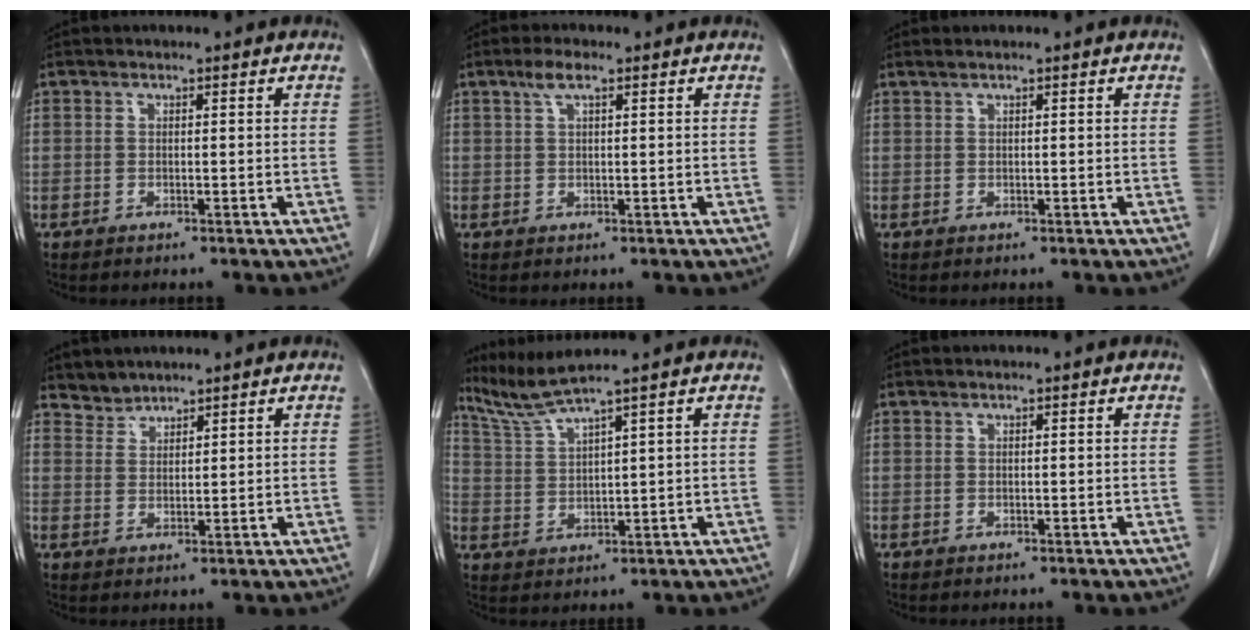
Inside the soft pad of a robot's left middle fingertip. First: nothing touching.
{"total": 2.6, "force": [1.5, 0.6, 2.0], "torque": [-0.046, 0.009, 0.032]}
{"total": 0.6, "force": [0.5, -0.1, 0.3], "torque": [-0.011, 0.007, 0.016]}
{"total": 2.6, "force": [2.4, 0.6, -0.6], "torque": [0.014, 0.006, 0.049]}
{"total": 5.0, "force": [4.4, -1.9, 1.4], "torque": [-0.043, -0.009, 0.101]}
{"total": 0.0}